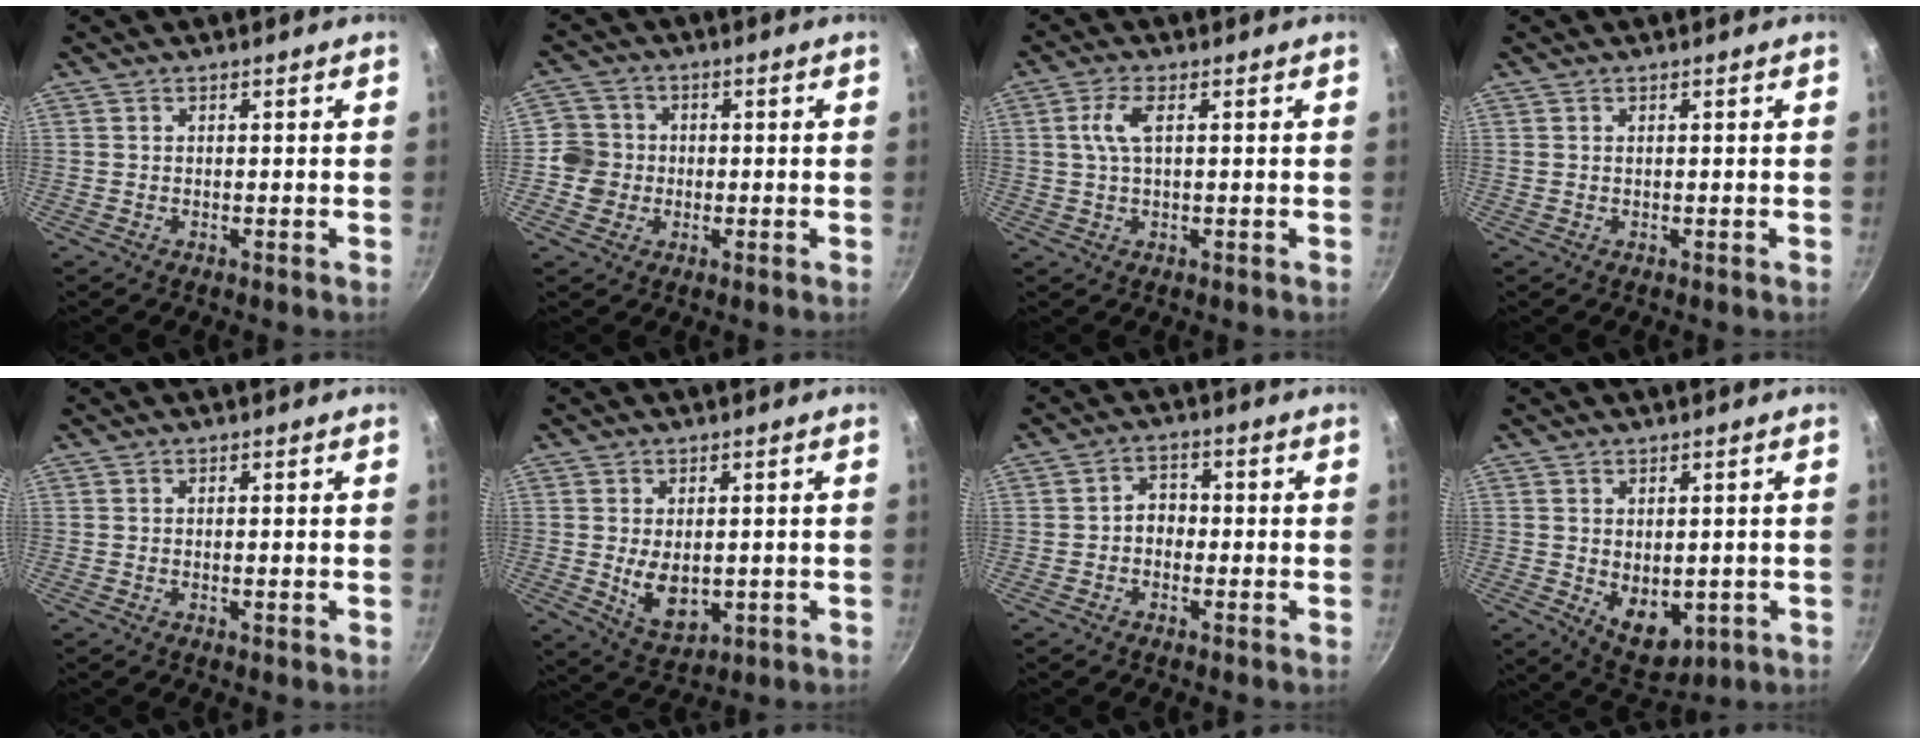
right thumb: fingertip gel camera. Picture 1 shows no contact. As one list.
[{"total": 5.9, "force": [-0.7, 5.7, 1.1], "torque": [0.005, 0.011, -0.020]}, {"total": 4.3, "force": [0.9, 1.7, 3.9], "torque": [-0.097, 0.009, 0.019]}, {"total": 0.0}, {"total": 0.9, "force": [-0.1, 0.3, 0.9], "torque": [-0.013, -0.003, -0.001]}, {"total": 7.1, "force": [-0.4, 4.5, 5.5], "torque": [-0.075, -0.015, 0.007]}, {"total": 3.6, "force": [-0.8, 2.8, 2.1], "torque": [-0.011, 0.019, -0.022]}, {"total": 8.1, "force": [-1.8, 5.2, 6.0], "torque": [-0.067, -0.006, -0.009]}]